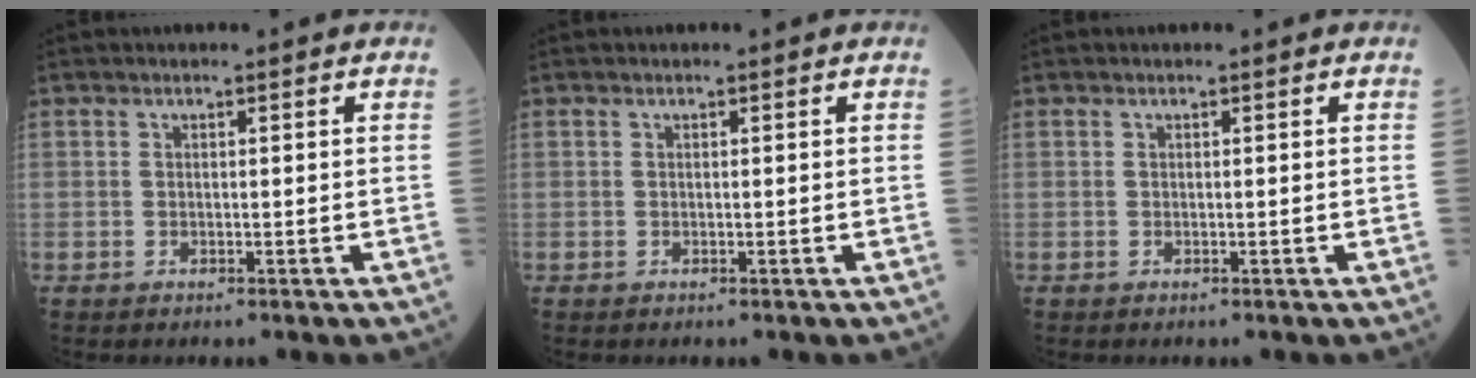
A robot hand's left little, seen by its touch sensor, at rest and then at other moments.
{"total": 0.0}
{"total": 0.0}